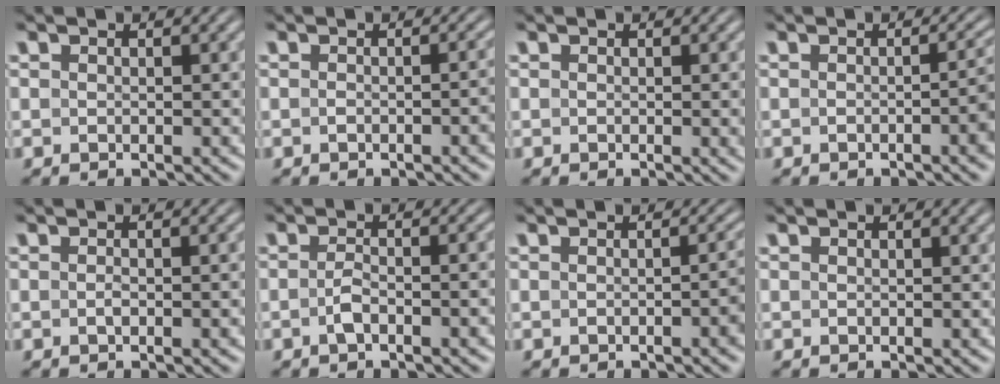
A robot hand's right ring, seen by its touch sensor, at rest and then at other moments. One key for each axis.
{"total": 1.5, "fx": -0.9, "fy": -0.2, "fz": 1.1, "tx": -0.017, "ty": 0.002, "tz": -0.014}
{"total": 0.6, "fx": 0.0, "fy": 0.0, "fz": 0.6, "tx": -0.009, "ty": -0.001, "tz": 0.000}
{"total": 3.0, "fx": -0.9, "fy": 0.5, "fz": 2.8, "tx": -0.025, "ty": 0.004, "tz": -0.018}
{"total": 0.8, "fx": -0.6, "fy": -0.1, "fz": 0.6, "tx": -0.012, "ty": 0.002, "tz": -0.010}
{"total": 2.2, "fx": -1.6, "fy": -0.1, "fz": 1.4, "tx": -0.029, "ty": -0.005, "tz": -0.024}
{"total": 1.9, "fx": -0.7, "fy": 0.2, "fz": 1.8, "tx": -0.017, "ty": 0.006, "tz": -0.014}
{"total": 0.0}